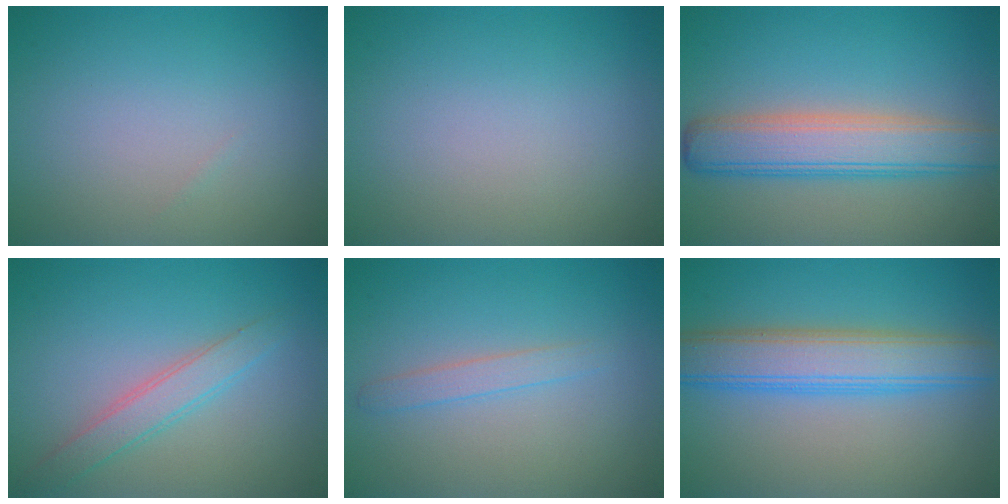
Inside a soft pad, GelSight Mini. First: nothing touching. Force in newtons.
{"total": 0.0}
{"total": 6.1, "press": 6.1, "slide": 0.1}
{"total": 2.6, "press": 2.6, "slide": 0.1}
{"total": 1.5, "press": 1.4, "slide": 0.1}
{"total": 6.3, "press": 6.2, "slide": 0.3}